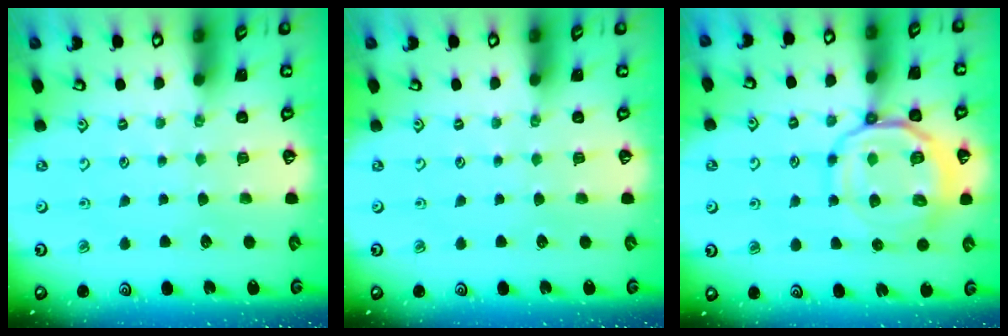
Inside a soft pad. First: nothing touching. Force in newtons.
{"total": 0.0}
{"total": 13.7, "press": 13.6, "slide": 1.7}